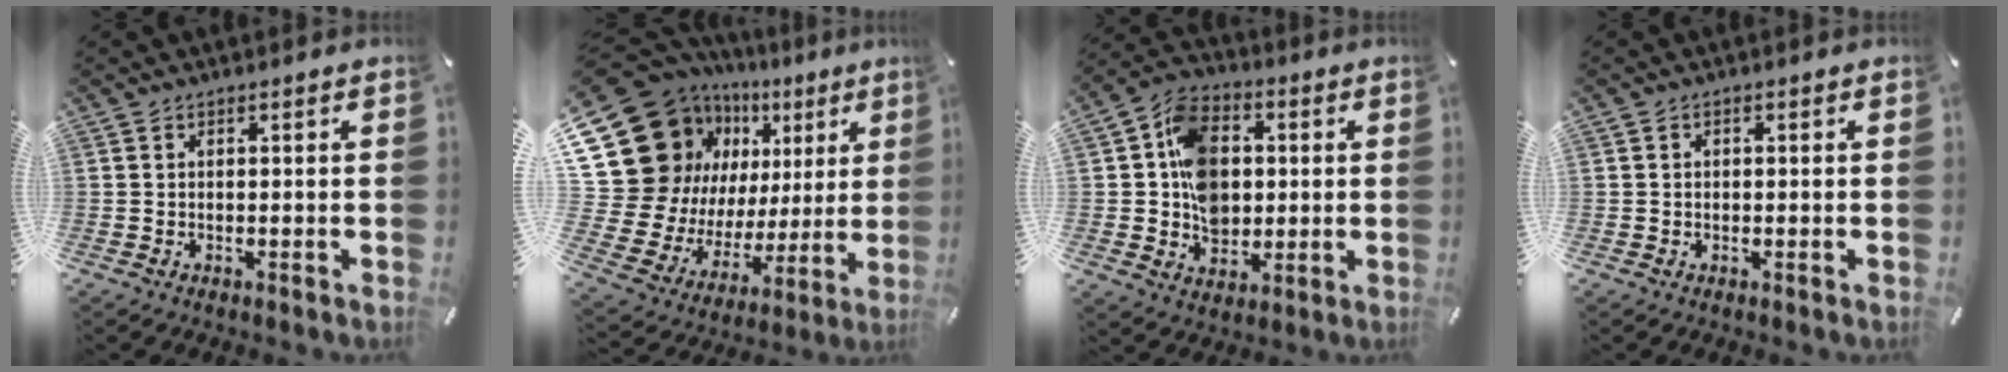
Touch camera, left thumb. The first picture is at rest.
{"total": 25.5, "force": [9.9, 19.5, 13.2], "torque": [-0.253, -0.075, 0.212]}
{"total": 12.4, "force": [0.7, 10.2, 7.1], "torque": [-0.131, 0.019, 0.019]}
{"total": 0.6, "force": [-0.1, 0.5, 0.2], "torque": [-0.003, 0.004, -0.003]}